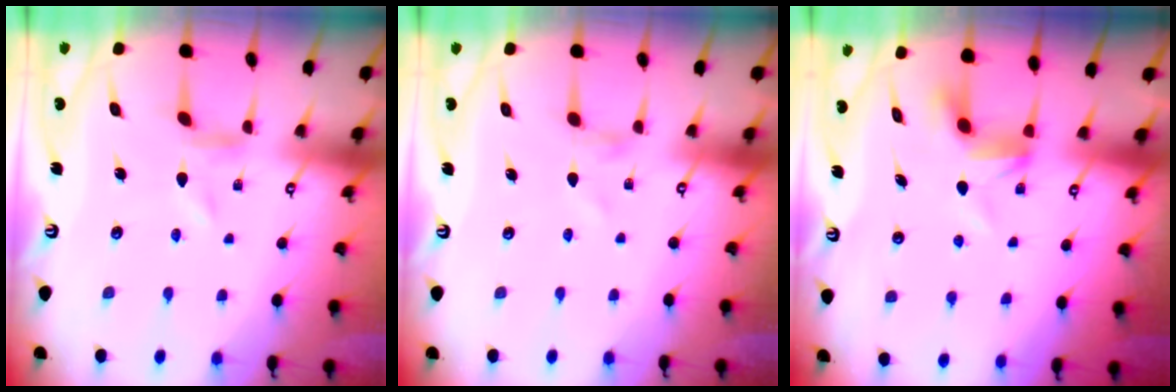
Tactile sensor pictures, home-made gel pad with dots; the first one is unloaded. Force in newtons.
{"total": 0.0}
{"total": 5.0, "press": 4.9, "slide": 0.3}